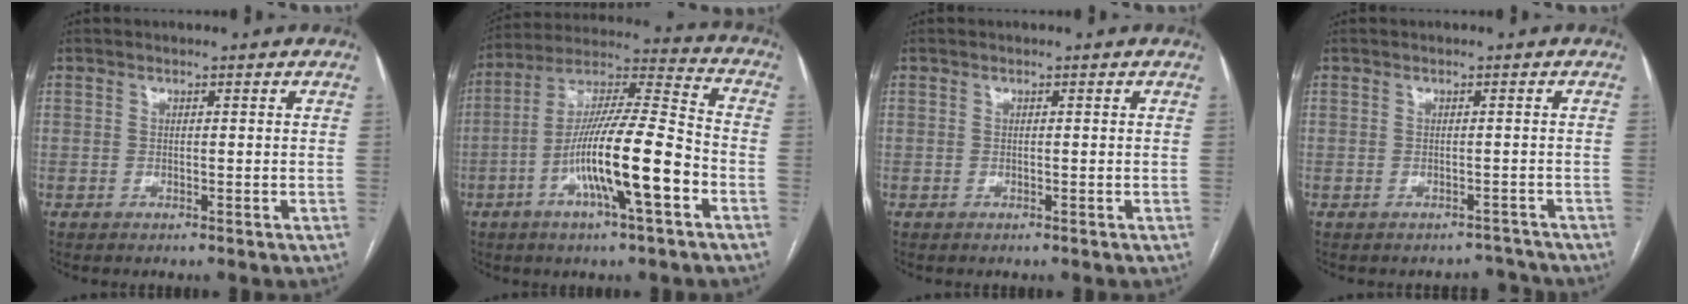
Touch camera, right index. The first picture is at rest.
{"total": 16.3, "force": [-5.7, 1.4, 15.2], "torque": [-0.280, 0.002, -0.099]}
{"total": 0.0}
{"total": 2.1, "force": [-1.8, 0.7, -0.8], "torque": [0.020, 0.011, -0.019]}